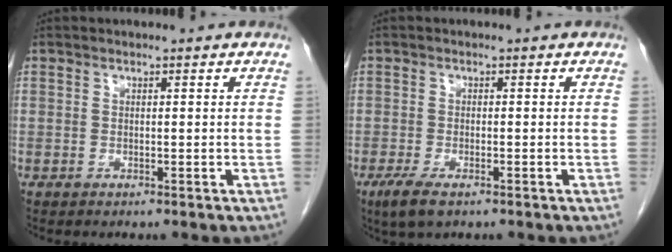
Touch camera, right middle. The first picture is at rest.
{"total": 4.1, "force": [-2.6, 0.8, 3.0], "torque": [-0.066, -0.011, -0.047]}